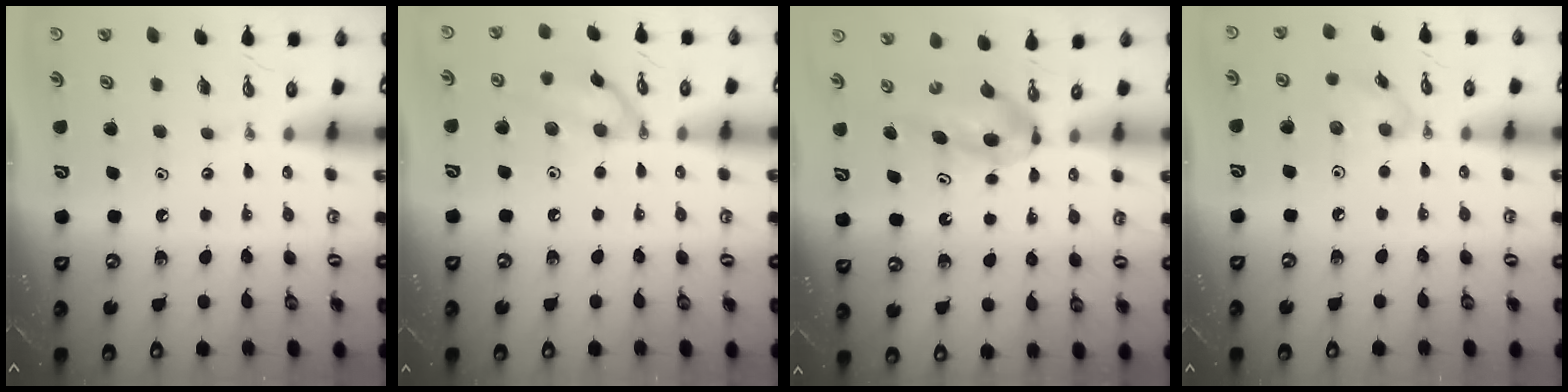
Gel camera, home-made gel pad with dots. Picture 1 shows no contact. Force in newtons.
{"total": 11.7, "press": 9.6, "slide": 6.6}
{"total": 6.6, "press": 6.4, "slide": 1.9}
{"total": 7.8, "press": 7.8, "slide": 0.2}